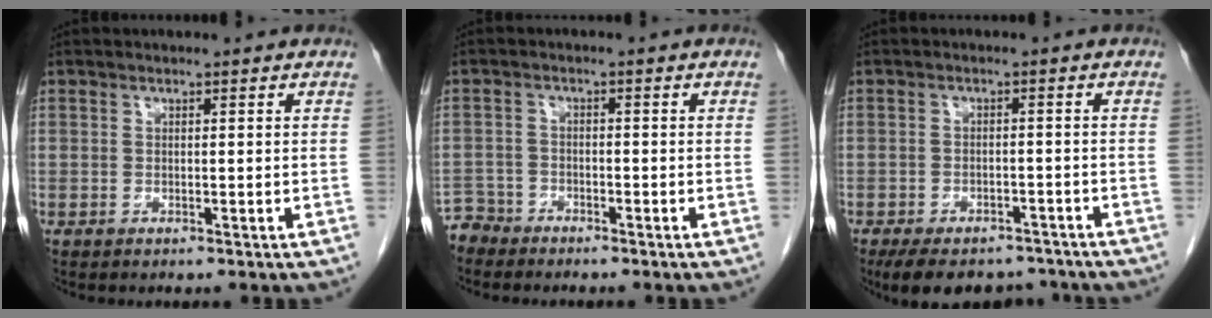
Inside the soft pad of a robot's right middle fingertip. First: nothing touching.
{"total": 3.4, "force": [-3.1, 1.0, -0.9], "torque": [0.017, -0.003, -0.064]}
{"total": 11.8, "force": [-9.7, 5.2, 4.3], "torque": [-0.075, 0.002, -0.129]}